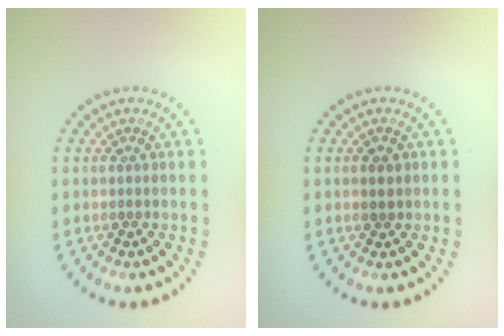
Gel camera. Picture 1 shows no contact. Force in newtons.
{"total": 1.1, "press": 1.1, "slide": 0.2}